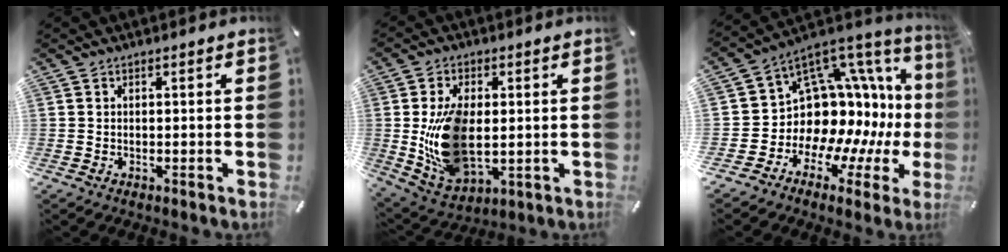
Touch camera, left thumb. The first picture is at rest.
{"total": 15.0, "force": [0.3, 9.3, 11.8], "torque": [-0.262, -0.012, 0.008]}
{"total": 13.6, "force": [0.7, 12.2, 5.9], "torque": [-0.080, -0.077, 0.041]}